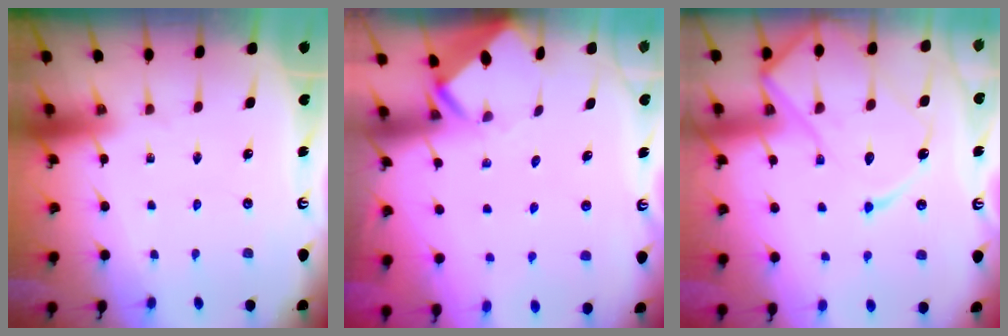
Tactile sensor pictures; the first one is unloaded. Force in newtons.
{"total": 3.5, "press": 3.5, "slide": 0.2}
{"total": 16.0, "press": 16.0, "slide": 1.4}